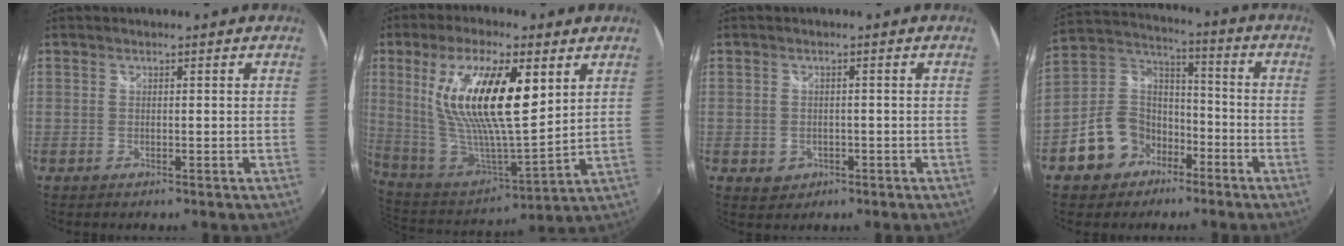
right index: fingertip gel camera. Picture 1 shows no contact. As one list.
[{"total": 21.8, "force": [7.6, 6.5, 19.4], "torque": [-0.365, 0.001, 0.148]}, {"total": 3.3, "force": [-1.1, 2.9, 1.2], "torque": [-0.030, -0.002, -0.011]}, {"total": 12.2, "force": [-6.8, 9.3, 4.2], "torque": [-0.105, 0.040, -0.110]}]